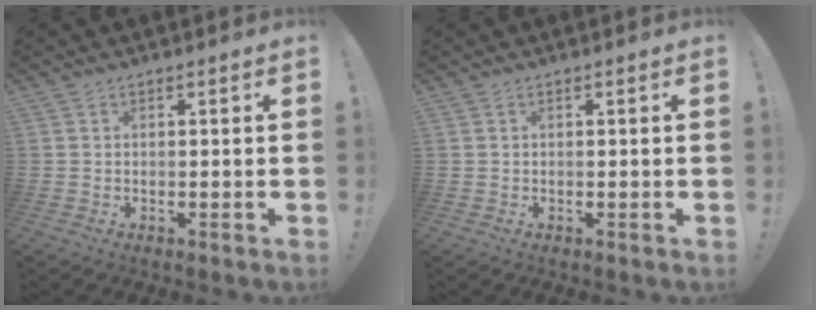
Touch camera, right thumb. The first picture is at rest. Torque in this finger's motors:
{"motor_torque": [-0.15, -0.09, -0.45, 0.17, 0.01]}